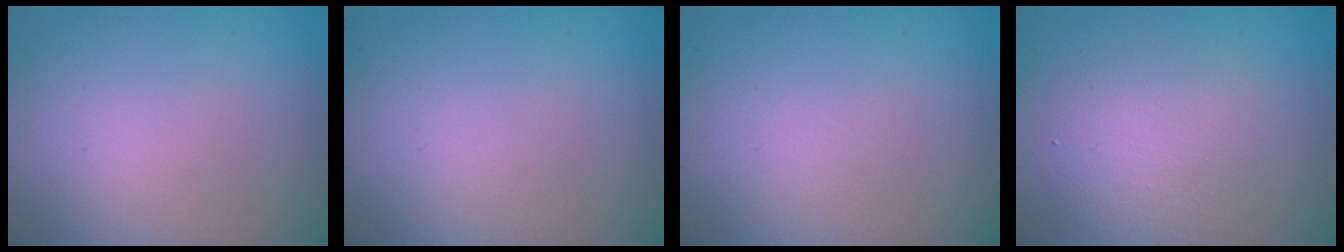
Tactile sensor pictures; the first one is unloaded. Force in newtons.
{"total": 0.0}
{"total": 0.0}
{"total": 3.8, "press": 3.8, "slide": 0.3}